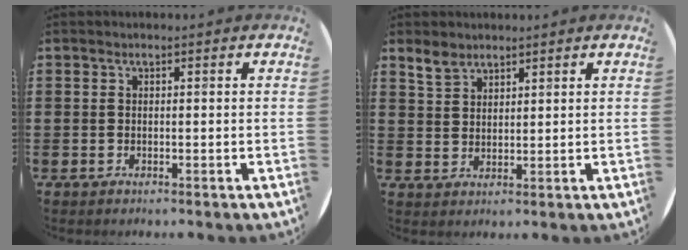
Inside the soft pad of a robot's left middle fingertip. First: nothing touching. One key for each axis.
{"total": 2.7, "fx": 2.3, "fy": 1.2, "fz": 0.6, "tx": -0.015, "ty": 0.001, "tz": 0.046}